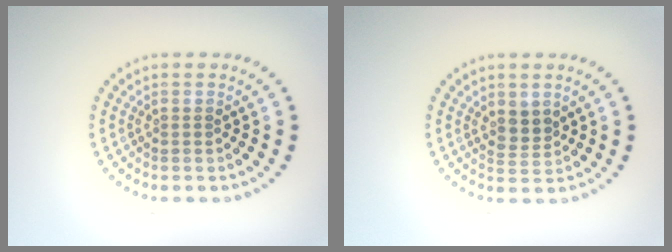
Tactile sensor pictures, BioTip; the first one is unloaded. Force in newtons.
{"total": 1.9, "press": 1.5, "slide": 1.1}